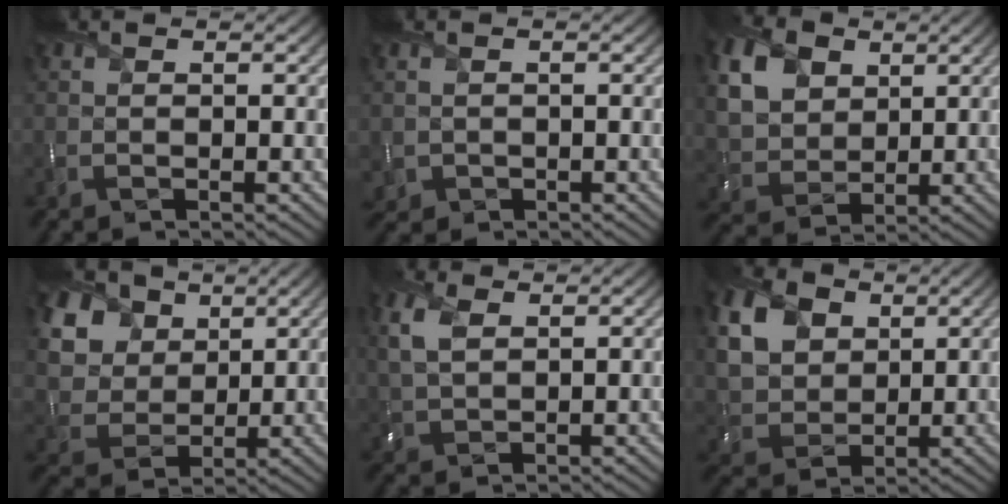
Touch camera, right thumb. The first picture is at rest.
{"total": 1.6, "force": [-0.3, 1.5, 0.3], "torque": [-0.011, -0.012, -0.005]}
{"total": 9.4, "force": [3.6, 6.8, 5.5], "torque": [-0.161, 0.013, 0.066]}
{"total": 14.2, "force": [7.0, 10.2, 6.9], "torque": [-0.205, 0.019, 0.149]}
{"total": 5.0, "force": [1.9, 2.9, 3.6], "torque": [-0.104, 0.010, 0.035]}
{"total": 10.4, "force": [3.7, 7.6, 6.1], "torque": [-0.185, 0.015, 0.071]}